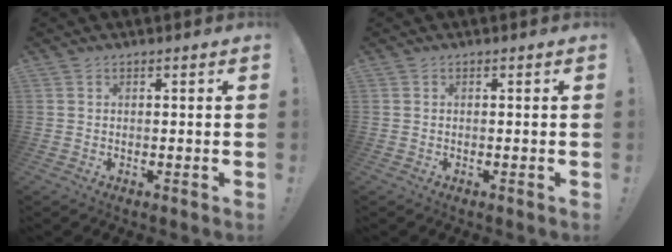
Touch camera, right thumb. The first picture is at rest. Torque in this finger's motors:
{"motor_torque": [-0.03, 0.03, -0.02, 0.02, 0.00]}